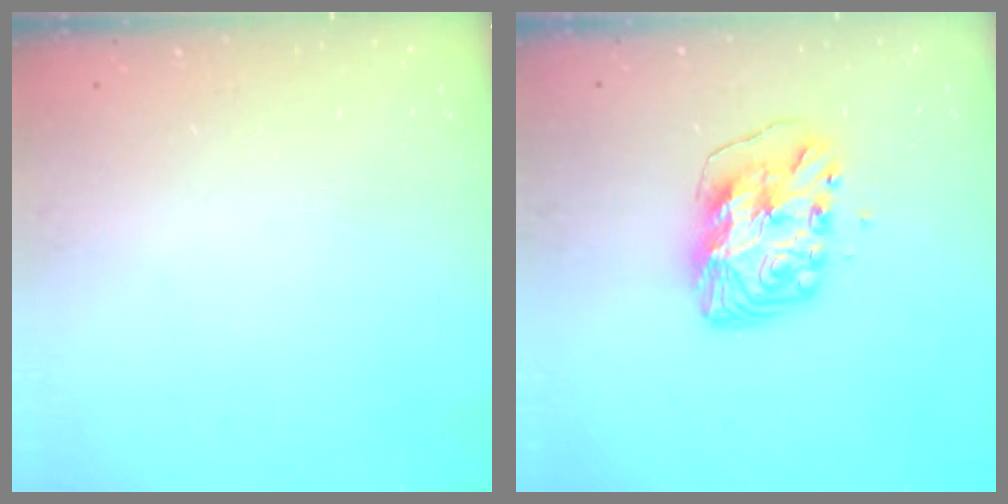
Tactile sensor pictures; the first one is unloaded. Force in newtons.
{"total": 11.3, "press": 11.3, "slide": 1.1}